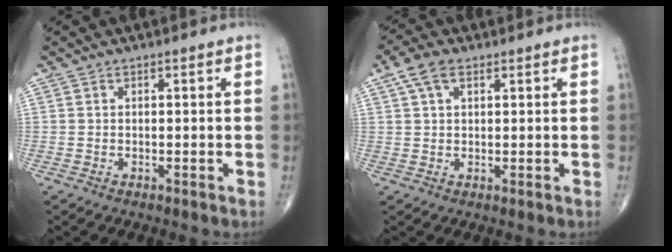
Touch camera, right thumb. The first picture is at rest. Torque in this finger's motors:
{"motor_torque": [-0.21, 0.09, 0.88, 0.16, 0.00]}